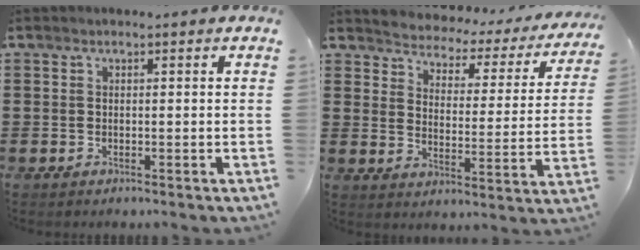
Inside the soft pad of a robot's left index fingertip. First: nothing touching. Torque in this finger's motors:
{"motor_torque": [2.14, 0.00, 0.09, 0.01]}